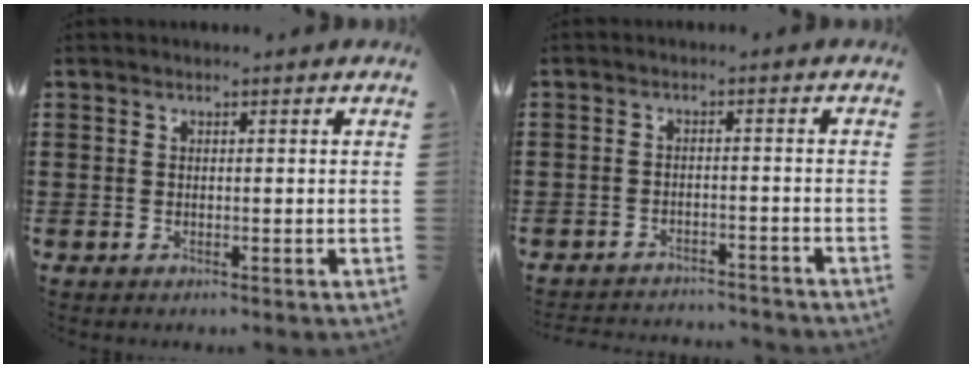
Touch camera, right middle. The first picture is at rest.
{"total": 2.7, "force": [-2.7, 0.2, -0.2], "torque": [-0.005, 0.000, -0.059]}